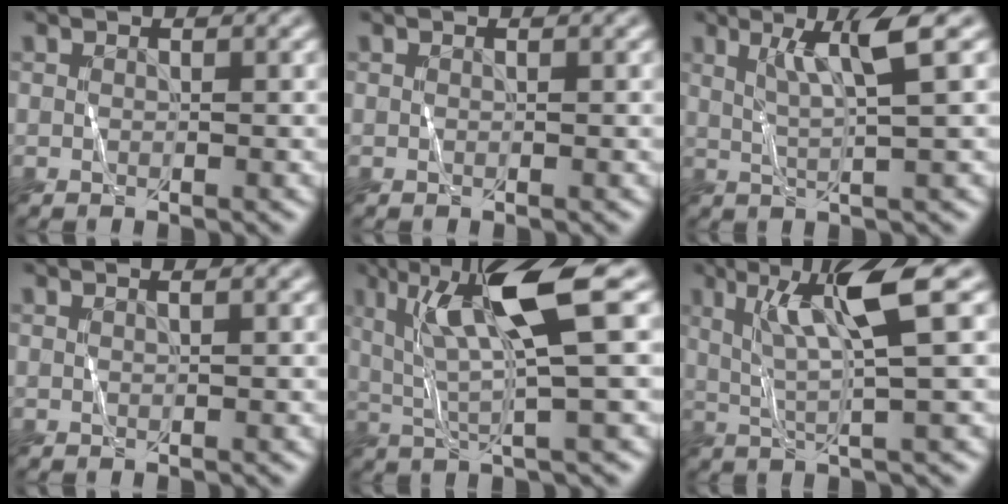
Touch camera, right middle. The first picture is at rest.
{"total": 0.0}
{"total": 4.1, "force": [1.8, 0.3, 3.7], "torque": [-0.064, 0.001, 0.036]}
{"total": 0.9, "force": [0.6, 0.4, 0.6], "torque": [0.001, 0.005, 0.001]}
{"total": 8.1, "force": [2.6, 1.0, 7.7], "torque": [-0.136, 0.007, 0.050]}
{"total": 5.9, "force": [2.0, 0.5, 5.5], "torque": [-0.107, 0.007, 0.042]}